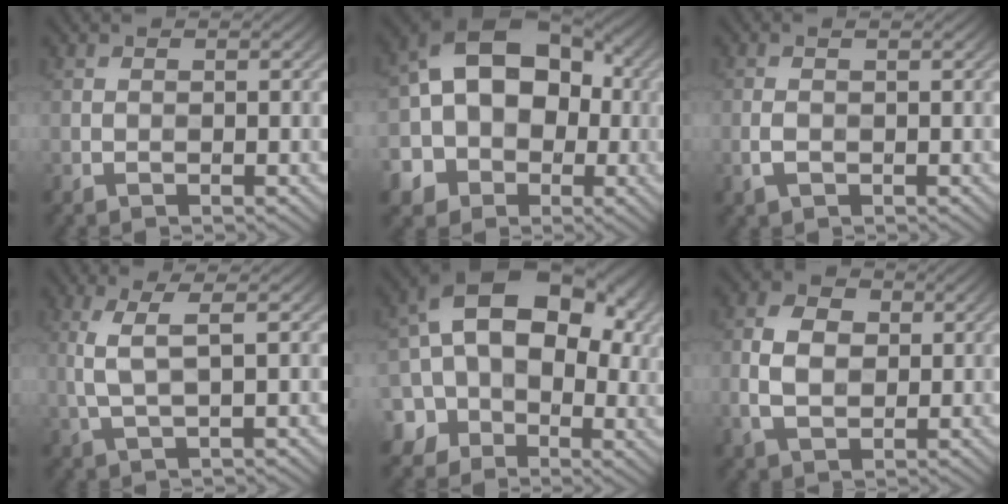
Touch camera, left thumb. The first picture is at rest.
{"total": 15.4, "force": [-1.8, 12.0, 9.6], "torque": [-0.171, -0.004, -0.052]}
{"total": 1.9, "force": [-0.2, 0.8, 1.7], "torque": [-0.046, 0.000, -0.003]}
{"total": 4.2, "force": [1.0, 0.9, 4.0], "torque": [-0.087, 0.009, 0.022]}
{"total": 17.1, "force": [-0.3, 13.0, 11.1], "torque": [-0.172, -0.009, -0.024]}
{"total": 5.6, "force": [0.5, 4.0, 3.9], "torque": [-0.087, 0.003, 0.006]}